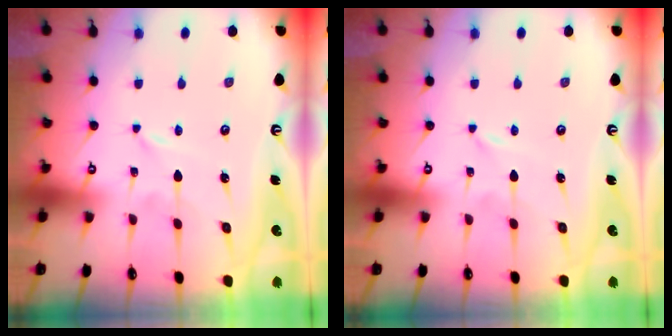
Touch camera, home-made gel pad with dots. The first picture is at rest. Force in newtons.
{"total": 0.0}